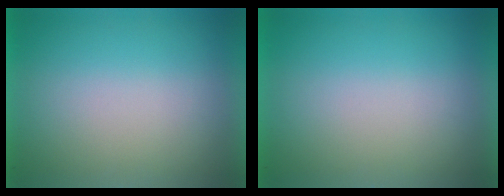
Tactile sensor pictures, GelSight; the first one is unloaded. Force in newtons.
{"total": 0.0}